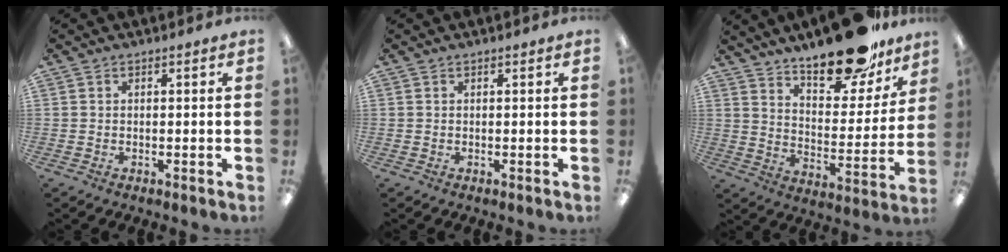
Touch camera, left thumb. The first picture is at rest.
{"total": 0.0}
{"total": 20.9, "force": [16.6, 7.7, 10.0], "torque": [-0.141, -0.112, 0.282]}